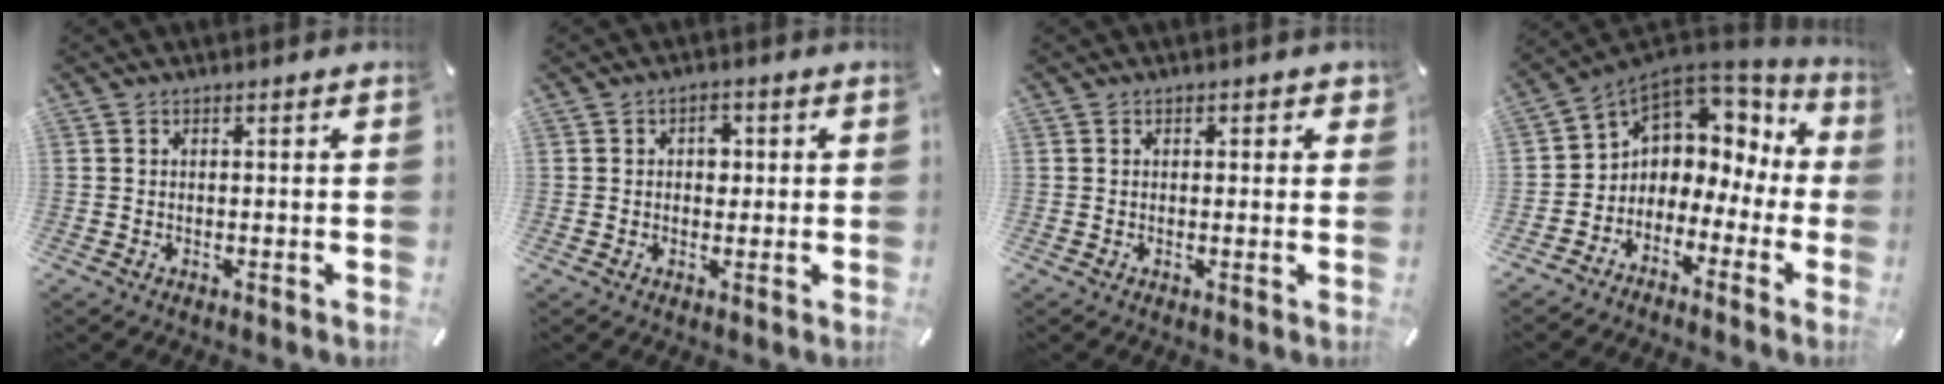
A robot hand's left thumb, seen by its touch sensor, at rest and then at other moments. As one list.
[{"total": 3.2, "force": [0.2, 2.4, 2.1], "torque": [-0.011, -0.003, -0.007]}, {"total": 1.1, "force": [0.2, 0.9, 0.6], "torque": [0.005, 0.000, -0.002]}, {"total": 5.0, "force": [0.8, 4.9, 0.7], "torque": [-0.038, -0.029, 0.016]}]